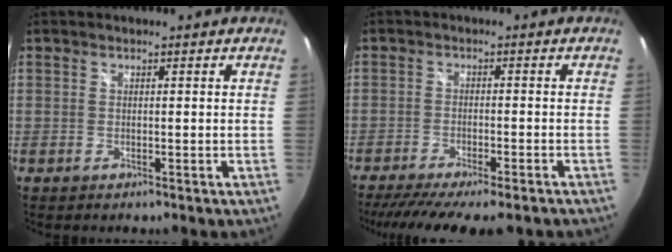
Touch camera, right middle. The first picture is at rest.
{"total": 13.9, "force": [-11.5, 2.1, 7.4], "torque": [-0.149, -0.045, -0.171]}